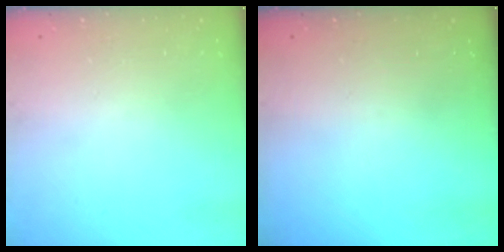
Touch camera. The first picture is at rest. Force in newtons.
{"total": 0.0}